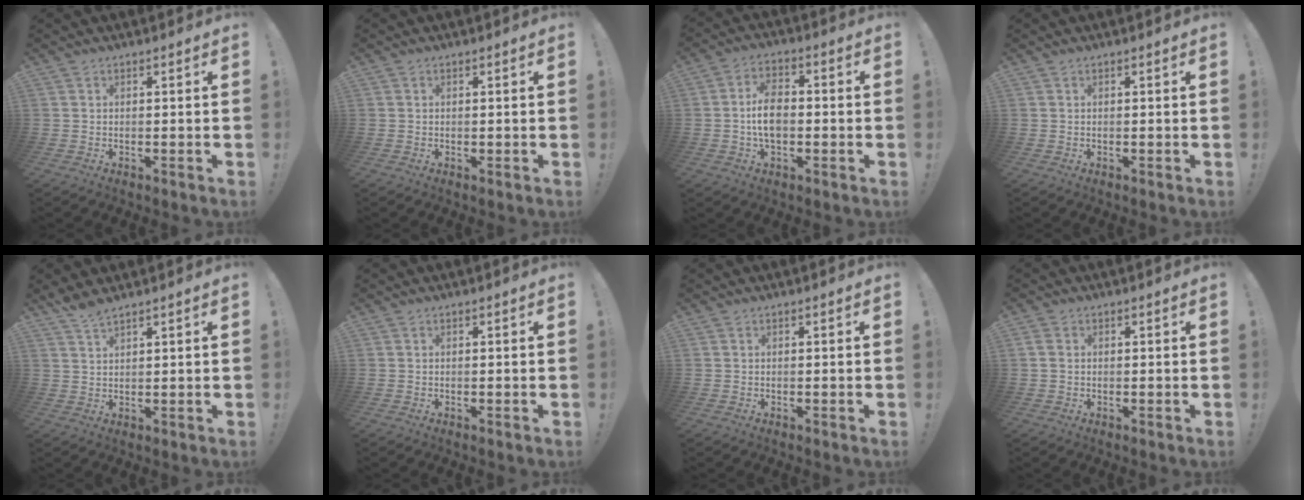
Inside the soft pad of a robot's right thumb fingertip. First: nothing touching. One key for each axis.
{"total": 0.0}
{"total": 9.0, "fx": -1.1, "fy": 5.6, "fz": 7.0, "tx": -0.130, "ty": 0.012, "tz": -0.019}
{"total": 0.0}
{"total": 3.4, "fx": 3.1, "fy": 0.2, "fz": 1.5, "tx": -0.037, "ty": -0.016, "tz": 0.056}
{"total": 0.0}
{"total": 0.0}
{"total": 1.9, "fx": 0.4, "fy": 1.5, "fz": 1.1, "tx": -0.027, "ty": 0.008, "tz": 0.009}